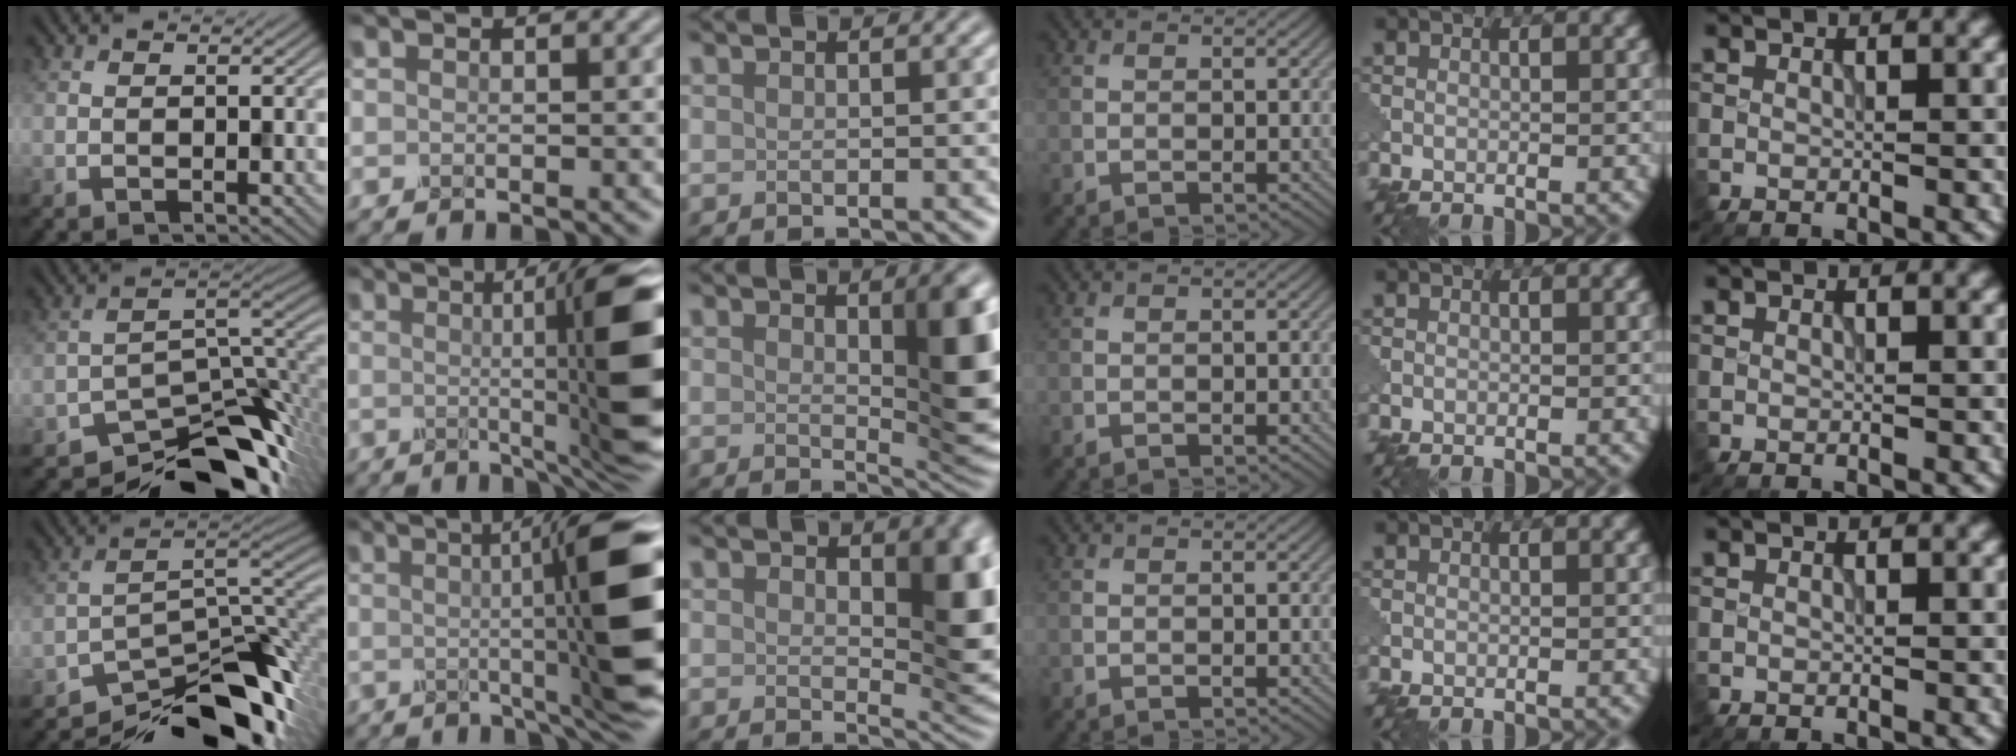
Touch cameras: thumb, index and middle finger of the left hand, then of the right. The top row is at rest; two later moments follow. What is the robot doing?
{"motion": "shake", "object": "sieve"}